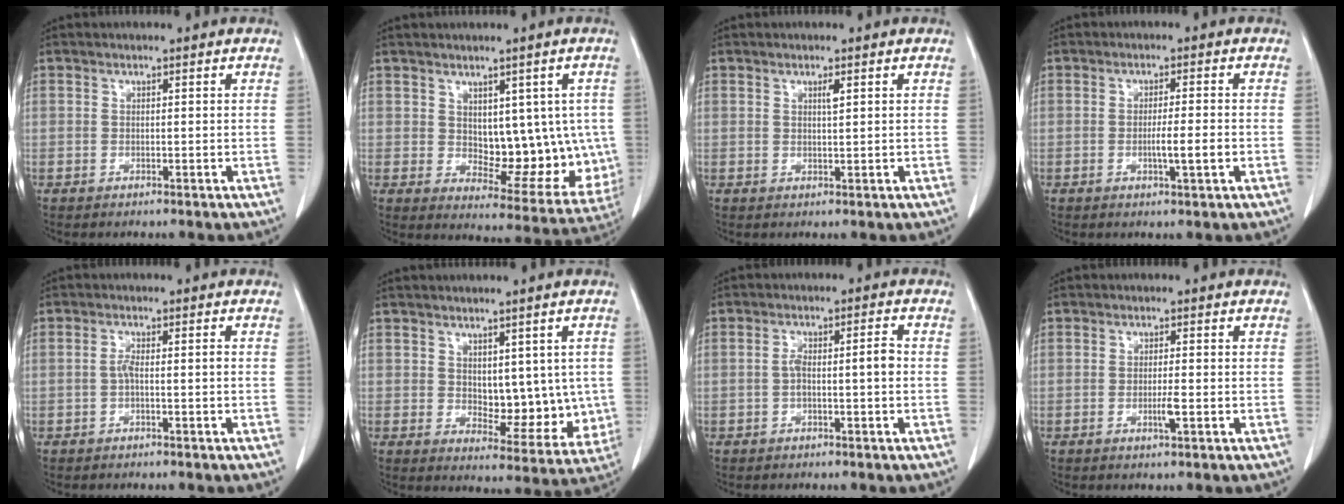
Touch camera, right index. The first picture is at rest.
{"total": 11.9, "force": [1.2, 6.5, 9.9], "torque": [-0.109, 0.004, 0.037]}
{"total": 1.1, "force": [0.5, 0.0, 0.9], "torque": [-0.019, -0.001, 0.009]}
{"total": 3.7, "force": [-1.1, -0.2, 3.6], "torque": [-0.059, -0.003, -0.016]}
{"total": 1.7, "force": [-0.5, 0.2, 1.6], "torque": [-0.025, 0.004, -0.010]}
{"total": 8.2, "force": [0.7, 4.8, 6.6], "torque": [-0.065, -0.002, 0.024]}
{"total": 3.7, "force": [-0.7, 0.7, 3.6], "torque": [-0.059, 0.017, -0.006]}
{"total": 1.9, "force": [-0.6, -0.1, 1.8], "torque": [-0.033, -0.002, -0.009]}